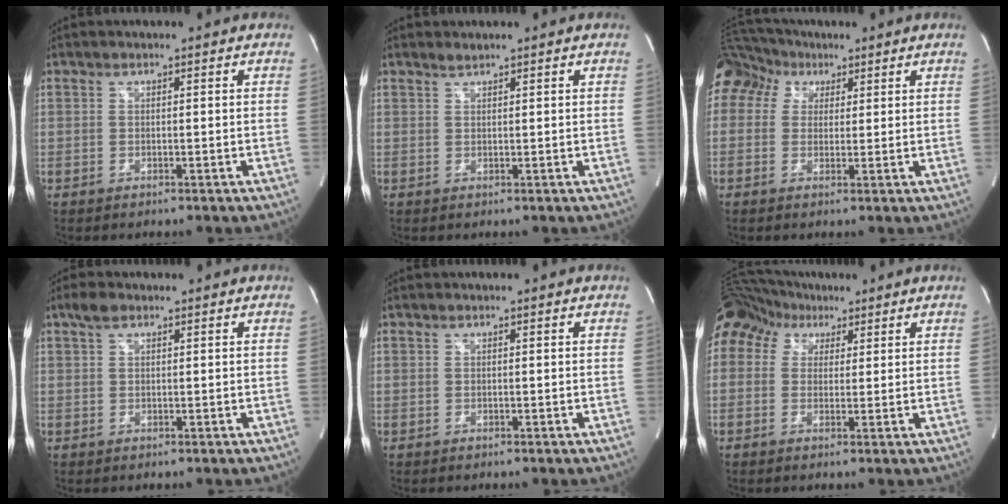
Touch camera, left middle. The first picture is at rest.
{"total": 0.8, "force": [0.8, 0.0, 0.1], "torque": [-0.008, 0.000, 0.018]}
{"total": 14.6, "force": [7.5, 11.5, 5.1], "torque": [-0.164, 0.085, 0.147]}
{"total": 1.6, "force": [1.1, 0.8, 0.9], "torque": [-0.023, 0.013, 0.022]}
{"total": 0.0}
{"total": 16.7, "force": [8.7, 12.6, 6.6], "torque": [-0.205, 0.099, 0.167]}